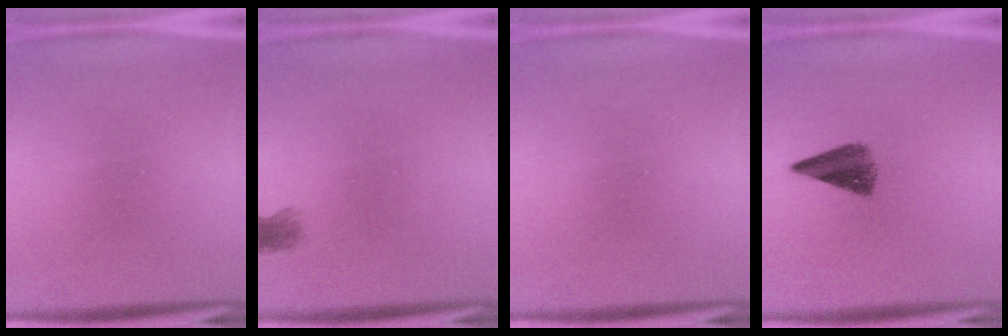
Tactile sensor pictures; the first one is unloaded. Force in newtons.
{"total": 1.9}
{"total": 0.0}
{"total": 5.1}